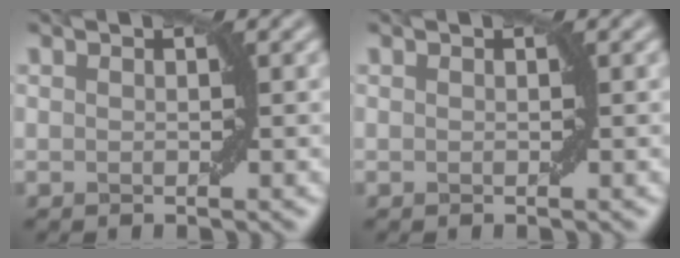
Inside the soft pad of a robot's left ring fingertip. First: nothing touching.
{"total": 0.0}